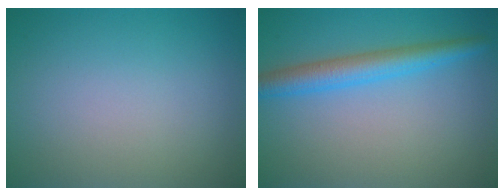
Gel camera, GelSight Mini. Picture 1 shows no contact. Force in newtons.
{"total": 3.8, "press": 3.8, "slide": 0.1}